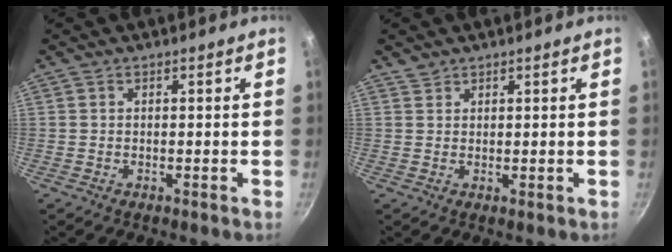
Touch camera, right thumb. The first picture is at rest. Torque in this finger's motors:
{"motor_torque": [-0.34, 0.09, 0.34, -0.19, -0.01]}